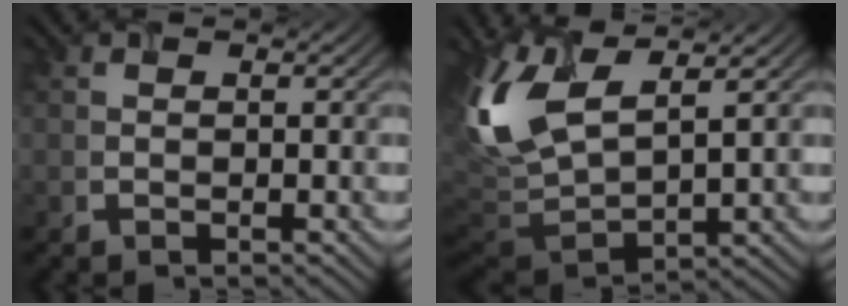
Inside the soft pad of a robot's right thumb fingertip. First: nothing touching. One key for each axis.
{"total": 10.9, "fx": 4.1, "fy": 4.6, "fz": 8.9, "tx": -0.233, "ty": 0.002, "tz": 0.088}